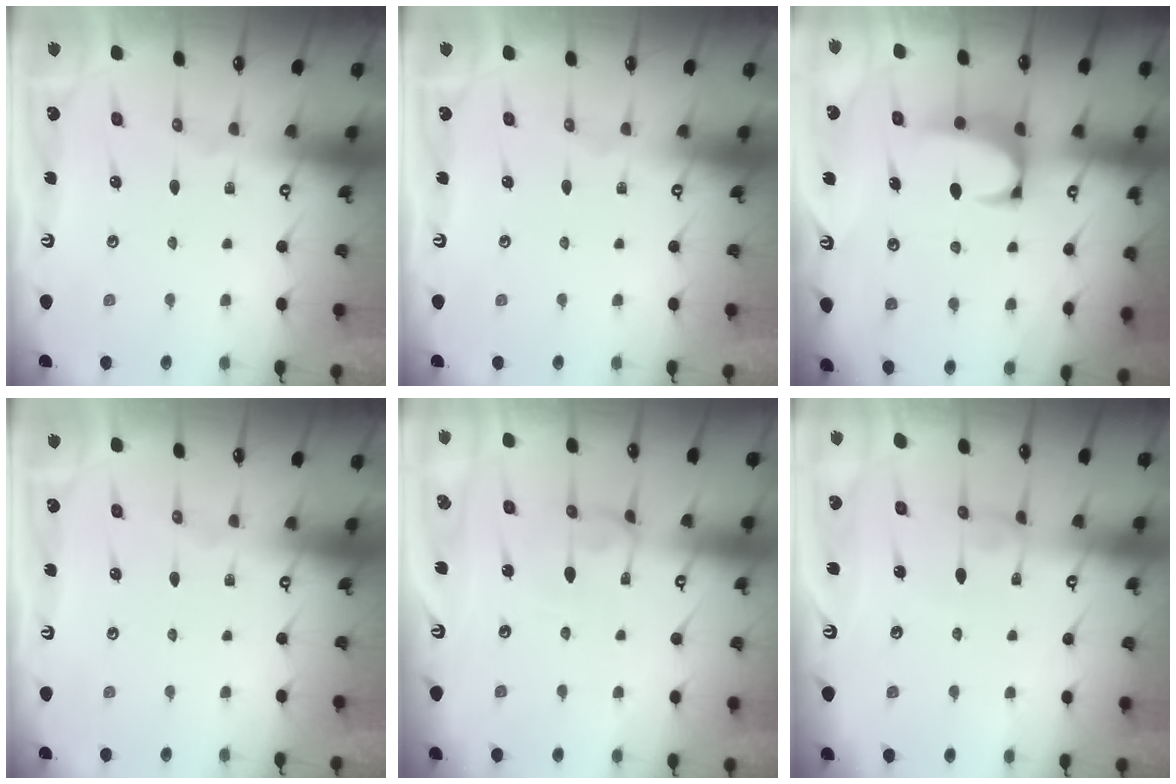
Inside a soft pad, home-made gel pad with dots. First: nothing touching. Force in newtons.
{"total": 0.0}
{"total": 2.3, "press": 2.1, "slide": 0.9}
{"total": 0.0}
{"total": 1.5, "press": 1.5, "slide": 0.3}
{"total": 2.9, "press": 2.9, "slide": 0.1}